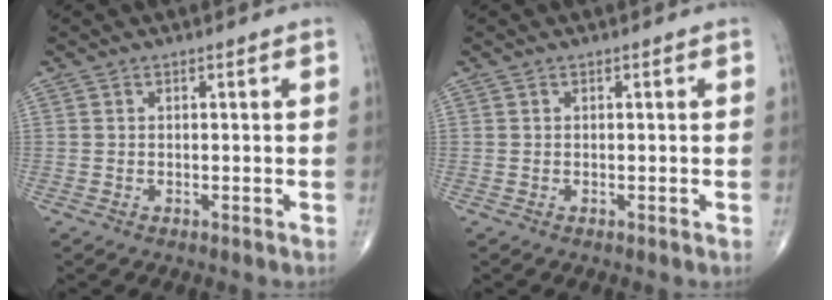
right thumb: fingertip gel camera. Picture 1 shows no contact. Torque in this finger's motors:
{"motor_torque": [0.00, 0.00, -0.02, 0.02, 0.00]}